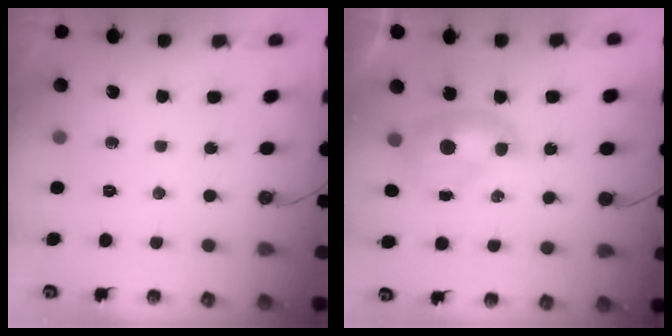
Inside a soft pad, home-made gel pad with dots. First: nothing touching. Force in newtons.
{"total": 1.5, "press": 1.5, "slide": 0.1}